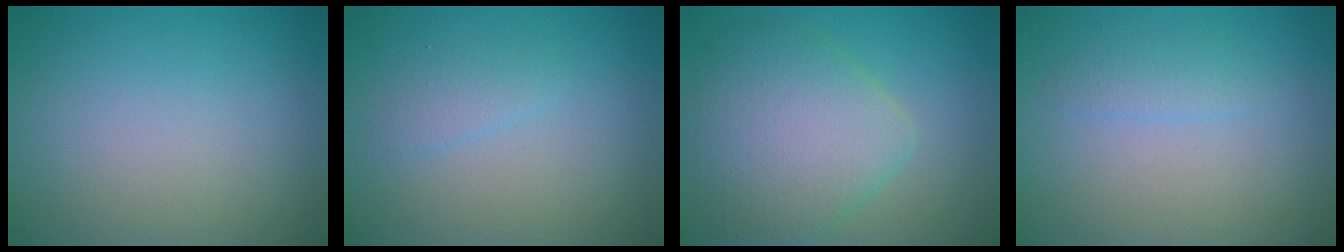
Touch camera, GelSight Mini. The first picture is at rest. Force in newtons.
{"total": 1.3, "press": 1.3, "slide": 0.1}
{"total": 6.6, "press": 6.6, "slide": 0.1}
{"total": 1.2, "press": 1.2, "slide": 0.1}